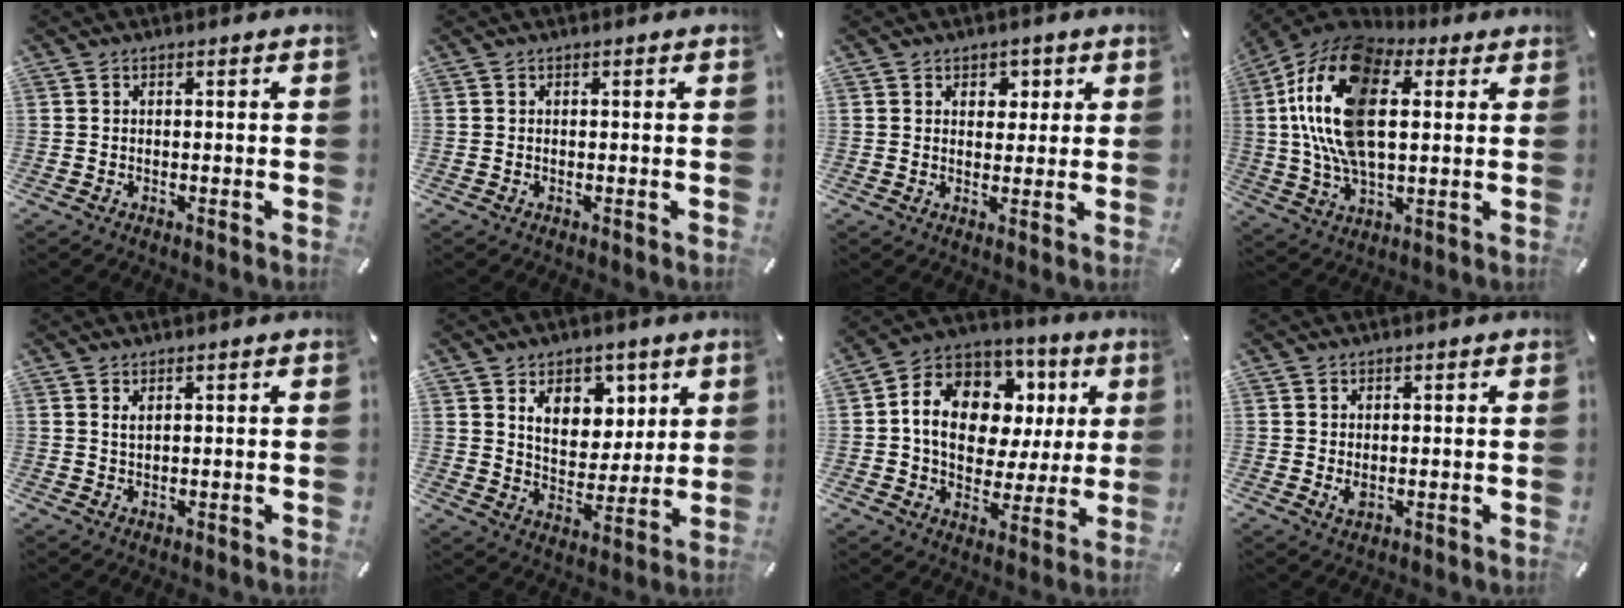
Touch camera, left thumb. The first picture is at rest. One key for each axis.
{"total": 0.0}
{"total": 3.5, "fx": 1.5, "fy": 2.8, "fz": 1.3, "tx": 0.000, "ty": -0.006, "tz": 0.017}
{"total": 21.5, "fx": 4.3, "fy": 12.4, "fz": 17.0, "tx": -0.377, "ty": 0.007, "tz": 0.069}
{"total": 1.4, "fx": 0.9, "fy": 0.5, "fz": 1.0, "tx": -0.020, "ty": -0.001, "tz": 0.016}
{"total": 10.4, "fx": 5.2, "fy": 7.9, "fz": 4.3, "tx": -0.063, "ty": -0.029, "tz": 0.094}
{"total": 15.4, "fx": 3.0, "fy": 12.0, "fz": 9.1, "tx": -0.160, "ty": -0.004, "tz": 0.060}
{"total": 2.0, "fx": 0.1, "fy": 1.4, "fz": 1.5, "tx": -0.035, "ty": 0.000, "tz": 0.000}